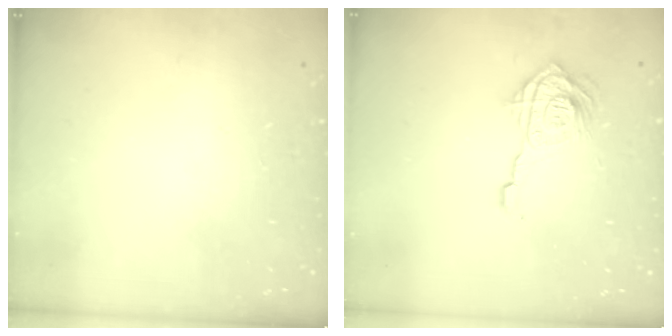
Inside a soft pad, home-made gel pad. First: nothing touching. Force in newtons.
{"total": 12.8, "press": 12.7, "slide": 1.4}